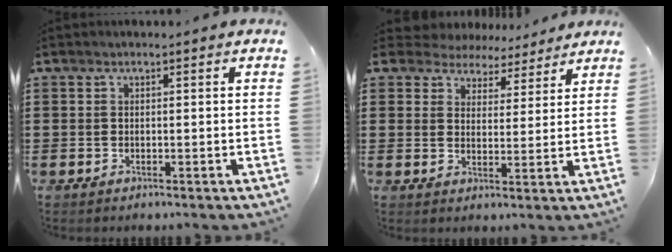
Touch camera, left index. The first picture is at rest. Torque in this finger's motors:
{"motor_torque": [-1.17, -0.84, -0.02, -0.14]}